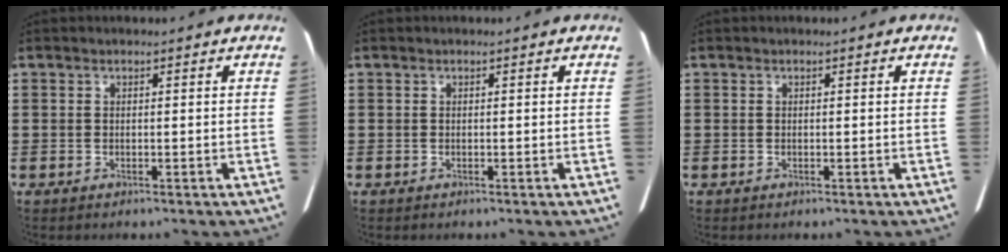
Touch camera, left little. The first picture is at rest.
{"total": 0.0}
{"total": 0.0}